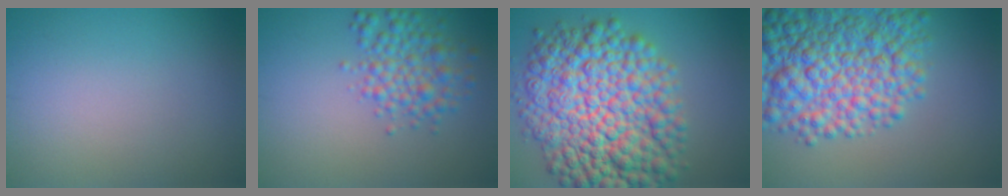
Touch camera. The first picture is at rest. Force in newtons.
{"total": 3.6, "press": 3.6, "slide": 0.0}
{"total": 13.4, "press": 13.4, "slide": 0.1}
{"total": 10.5, "press": 10.5, "slide": 0.3}